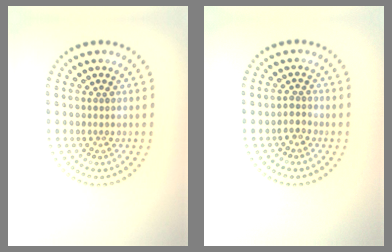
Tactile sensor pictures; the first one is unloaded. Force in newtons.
{"total": 1.2, "press": 1.0, "slide": 0.7}